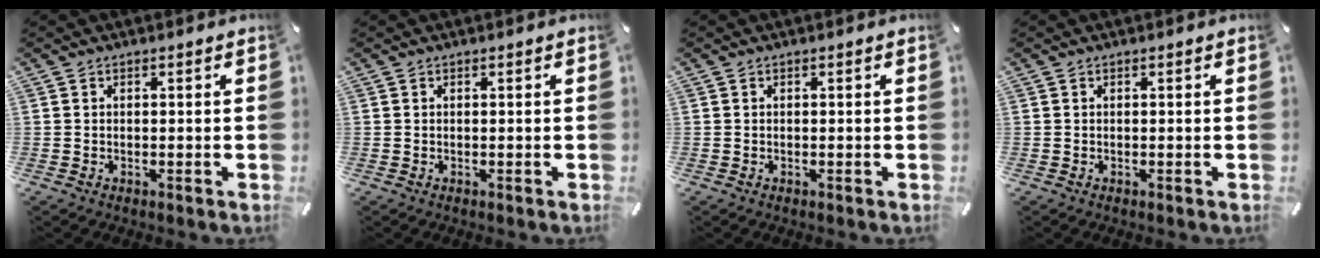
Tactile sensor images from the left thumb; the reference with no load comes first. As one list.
[{"total": 0.0}, {"total": 0.0}, {"total": 0.0}]